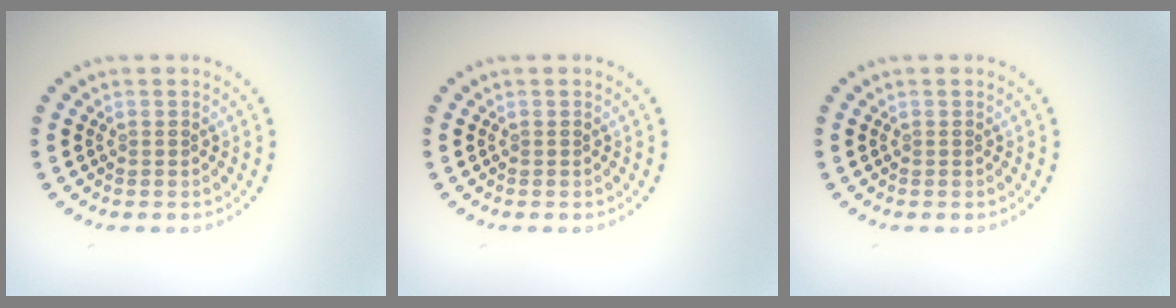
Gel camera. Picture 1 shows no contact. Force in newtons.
{"total": 0.0}
{"total": 0.0}